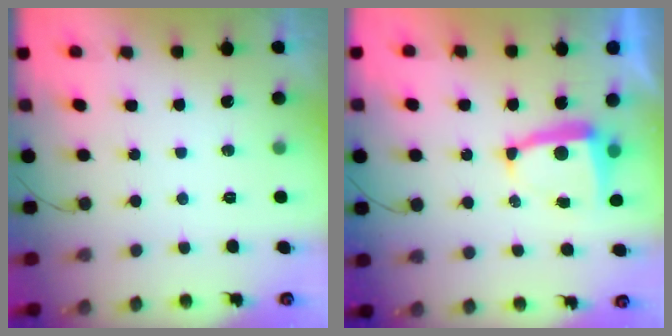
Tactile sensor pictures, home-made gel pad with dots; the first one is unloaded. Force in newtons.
{"total": 7.0, "press": 7.0, "slide": 0.6}